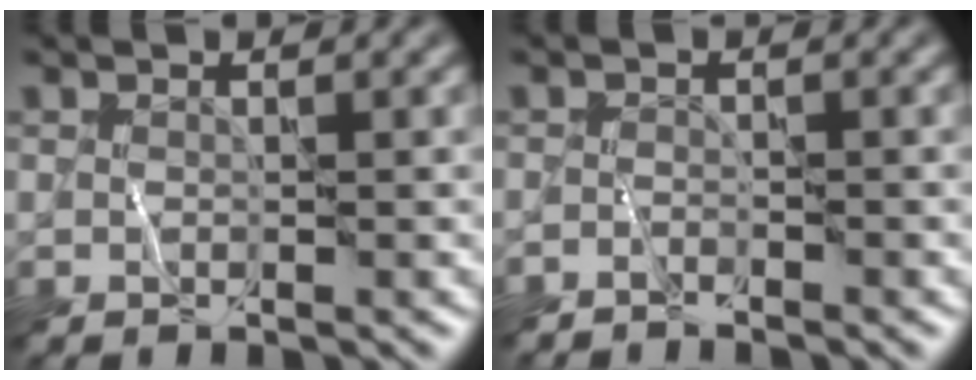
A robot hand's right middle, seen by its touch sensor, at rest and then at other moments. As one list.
[{"total": 1.3, "force": [-1.3, 0.1, 0.1], "torque": [-0.003, -0.001, -0.031]}]